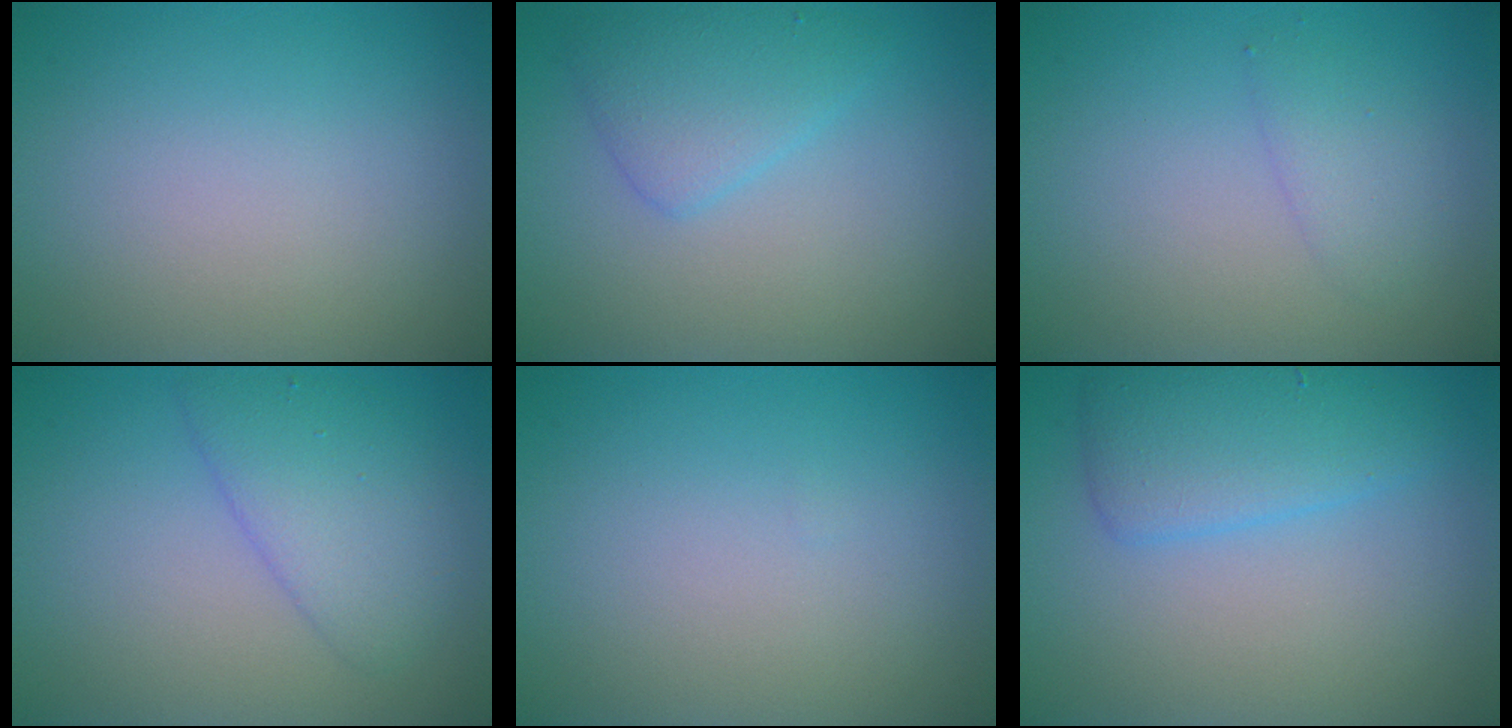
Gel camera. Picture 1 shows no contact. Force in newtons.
{"total": 3.0, "press": 3.0, "slide": 0.1}
{"total": 1.5, "press": 1.5, "slide": 0.1}
{"total": 3.5, "press": 3.5, "slide": 0.3}
{"total": 0.0}
{"total": 3.9, "press": 3.9, "slide": 0.2}